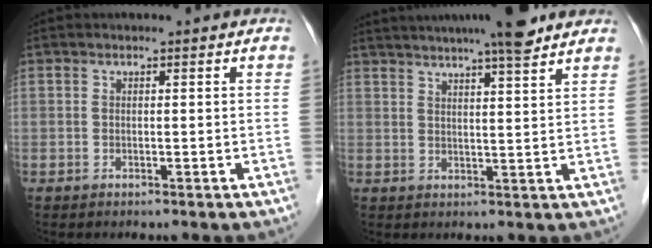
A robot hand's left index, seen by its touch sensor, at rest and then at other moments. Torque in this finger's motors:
{"motor_torque": [0.11, -0.33, 0.74, 0.17]}